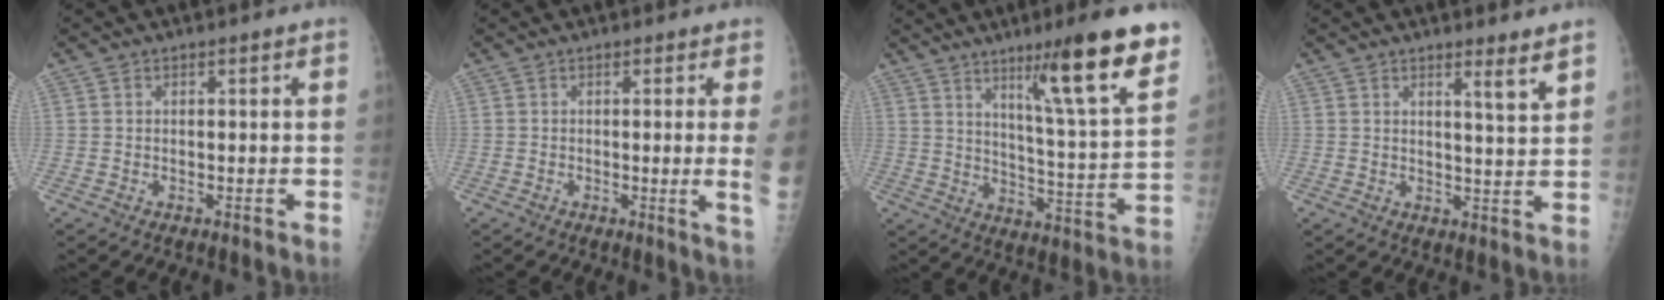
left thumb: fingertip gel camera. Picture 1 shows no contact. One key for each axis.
{"total": 4.4, "fx": 0.5, "fy": -1.1, "fz": 4.2, "tx": -0.068, "ty": -0.015, "tz": 0.004}
{"total": 17.9, "fx": 11.0, "fy": 1.3, "fz": 14.0, "tx": -0.178, "ty": -0.062, "tz": 0.165}
{"total": 4.1, "fx": 3.0, "fy": 0.0, "fz": 2.8, "tx": -0.035, "ty": -0.030, "tz": 0.043}